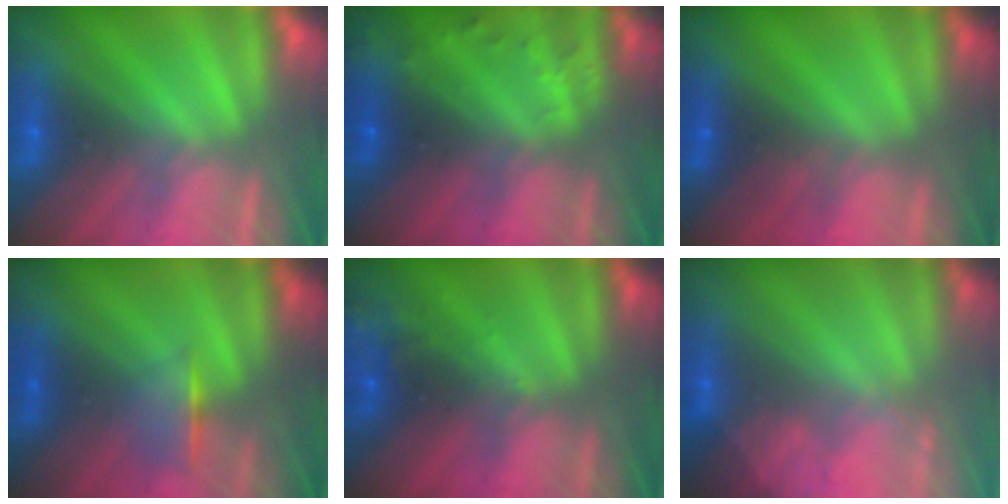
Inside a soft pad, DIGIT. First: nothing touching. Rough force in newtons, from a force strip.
{"total": 7.6}
{"total": 2.2}
{"total": 1.2}
{"total": 5.8}
{"total": 2.9}